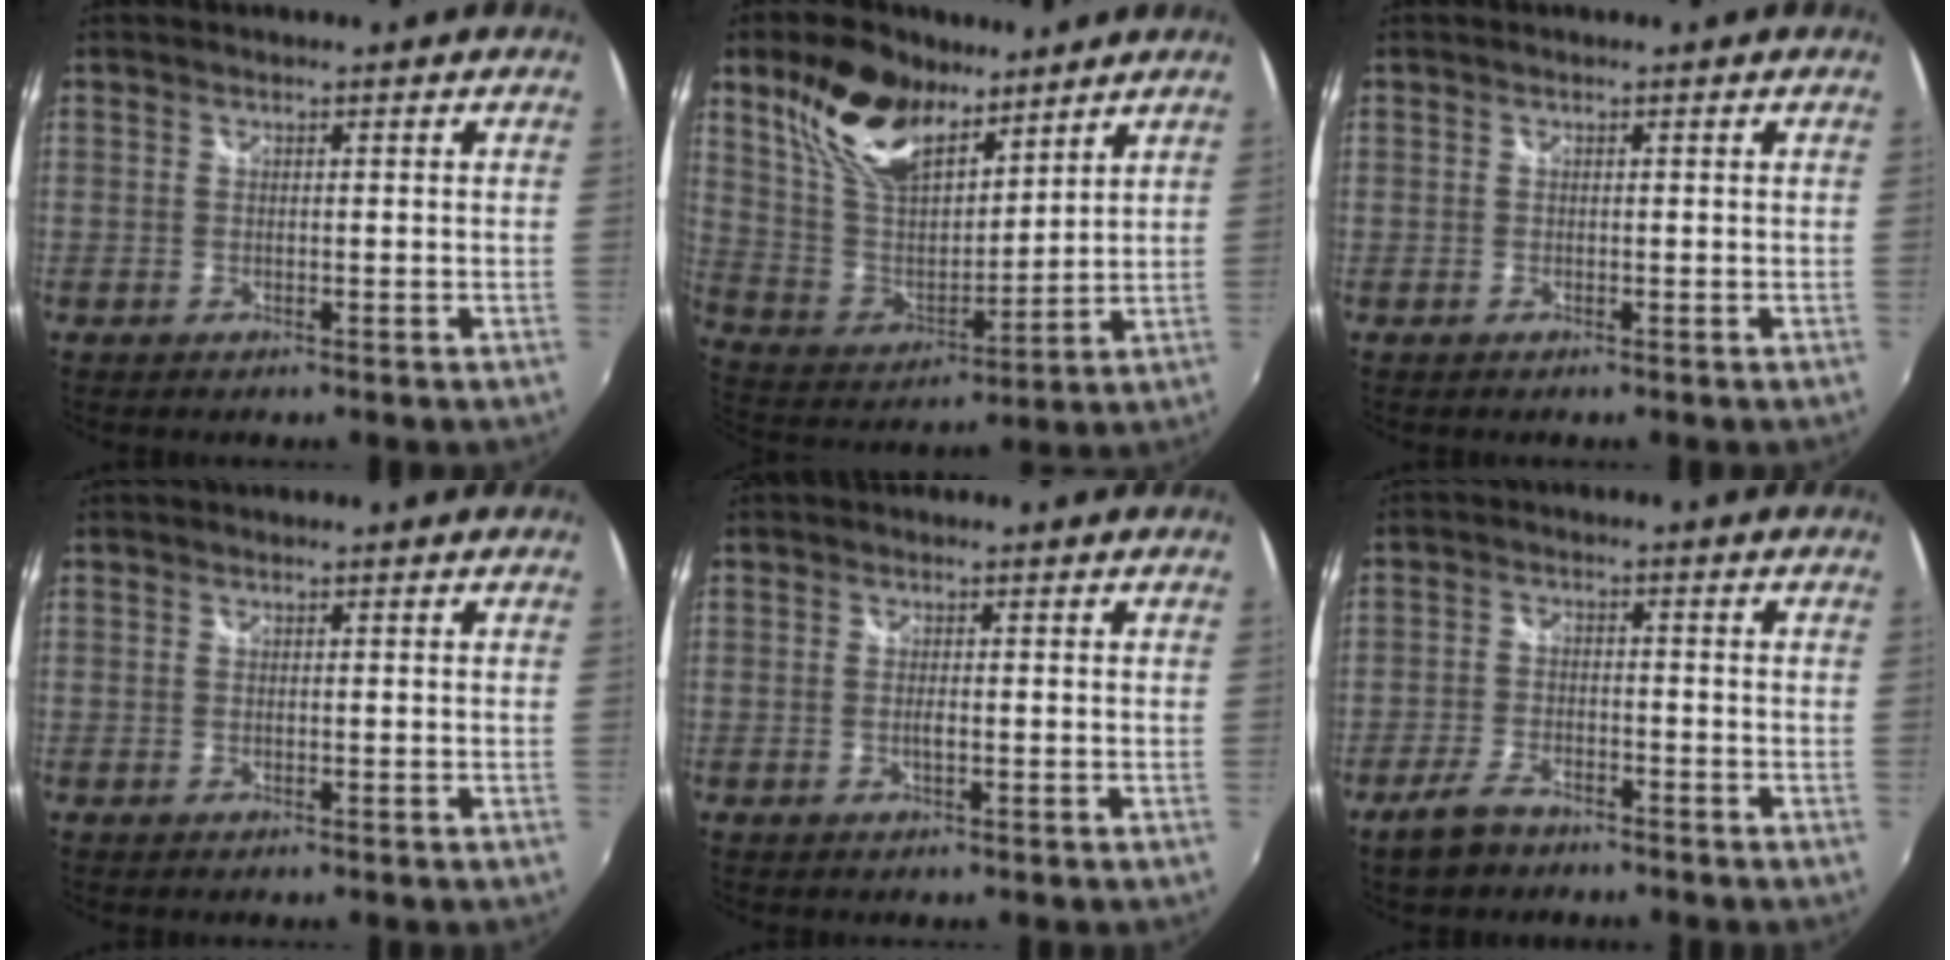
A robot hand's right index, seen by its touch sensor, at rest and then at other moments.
{"total": 18.1, "force": [11.6, 9.1, 10.5], "torque": [-0.221, 0.024, 0.226]}
{"total": 0.6, "force": [-0.2, 0.5, -0.1], "torque": [0.001, 0.000, -0.004]}
{"total": 0.0}
{"total": 1.1, "force": [-0.3, 0.2, 1.0], "torque": [-0.021, -0.002, -0.006]}
{"total": 5.7, "force": [-4.4, 2.5, 2.7], "torque": [-0.075, -0.002, -0.081]}